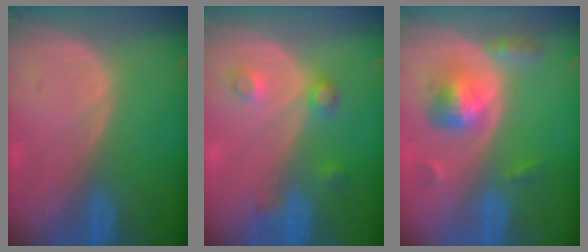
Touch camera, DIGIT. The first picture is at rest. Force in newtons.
{"total": 3.4, "press": 3.2, "slide": 1.1}
{"total": 6.0, "press": 5.3, "slide": 2.7}